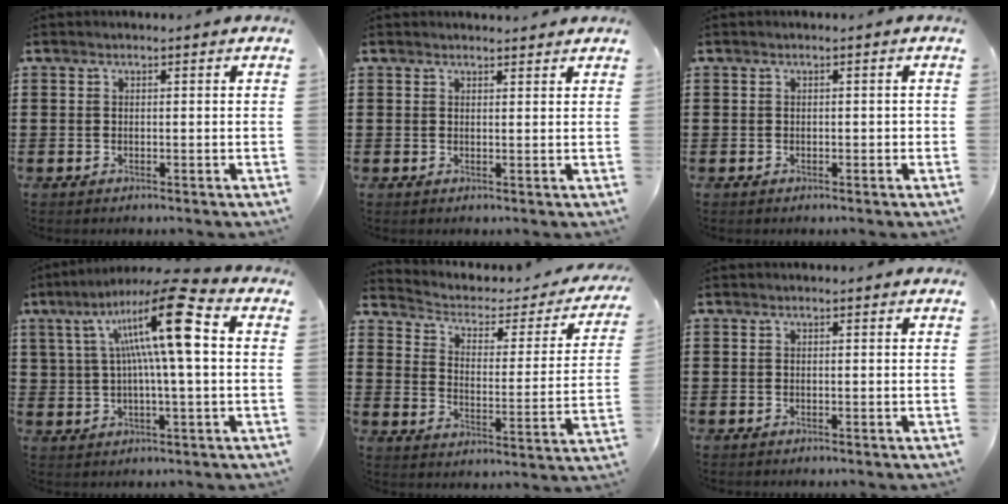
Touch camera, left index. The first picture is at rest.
{"total": 1.4, "force": [1.4, 0.1, 0.2], "torque": [-0.005, 0.000, 0.028]}
{"total": 0.6, "force": [-0.3, 0.4, 0.4], "torque": [-0.009, 0.001, -0.006]}
{"total": 14.7, "force": [4.1, 3.0, 13.8], "torque": [-0.250, 0.004, 0.062]}
{"total": 2.5, "force": [1.5, 1.6, 1.3], "torque": [-0.039, -0.017, 0.015]}
{"total": 0.0}